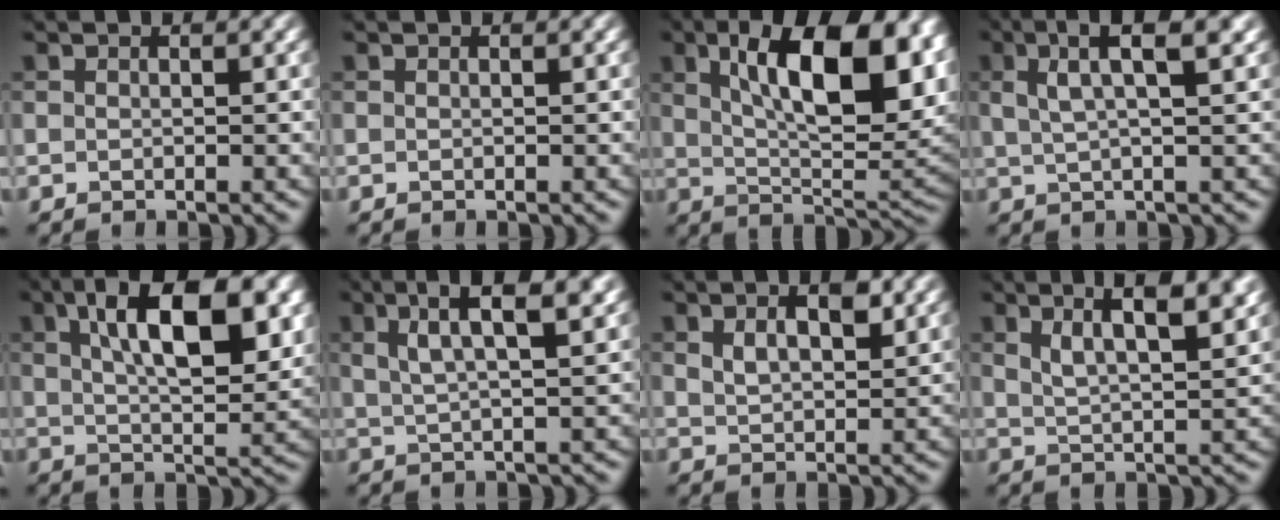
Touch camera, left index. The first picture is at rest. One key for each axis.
{"total": 0.0}
{"total": 14.2, "fx": 4.5, "fy": 5.3, "fz": 12.4, "tx": -0.178, "ty": 0.008, "tz": 0.069}
{"total": 5.9, "fx": 2.4, "fy": 1.2, "fz": 5.2, "tx": -0.075, "ty": 0.013, "tz": 0.036}
{"total": 11.7, "fx": 4.2, "fy": 4.5, "fz": 10.0, "tx": -0.143, "ty": 0.006, "tz": 0.063}
{"total": 7.4, "fx": 3.4, "fy": 2.0, "fz": 6.3, "tx": -0.082, "ty": 0.021, "tz": 0.048}
{"total": 3.9, "fx": 2.0, "fy": 1.5, "fz": 3.0, "tx": -0.056, "ty": 0.001, "tz": 0.036}
{"total": 7.3, "fx": 3.9, "fy": 2.2, "fz": 5.8, "tx": -0.071, "ty": 0.021, "tz": 0.051}